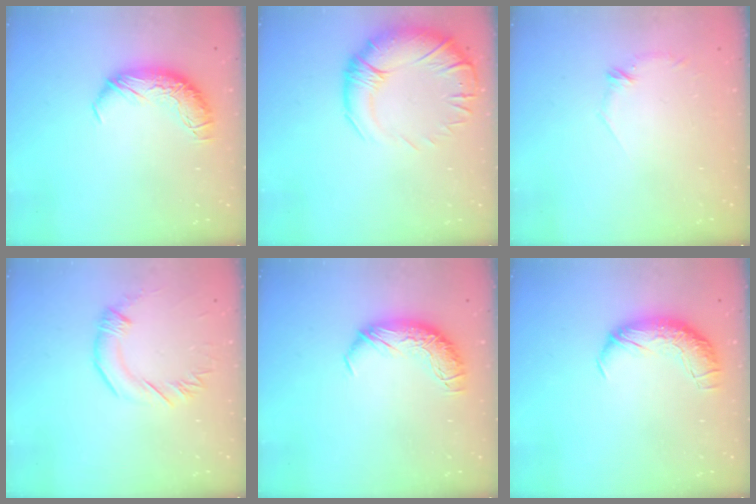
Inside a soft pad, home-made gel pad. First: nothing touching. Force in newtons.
{"total": 5.1, "press": 3.2, "slide": 3.9}
{"total": 6.8, "press": 6.8, "slide": 0.8}
{"total": 1.5, "press": 1.4, "slide": 0.5}
{"total": 0.0}
{"total": 2.3, "press": 1.1, "slide": 2.1}